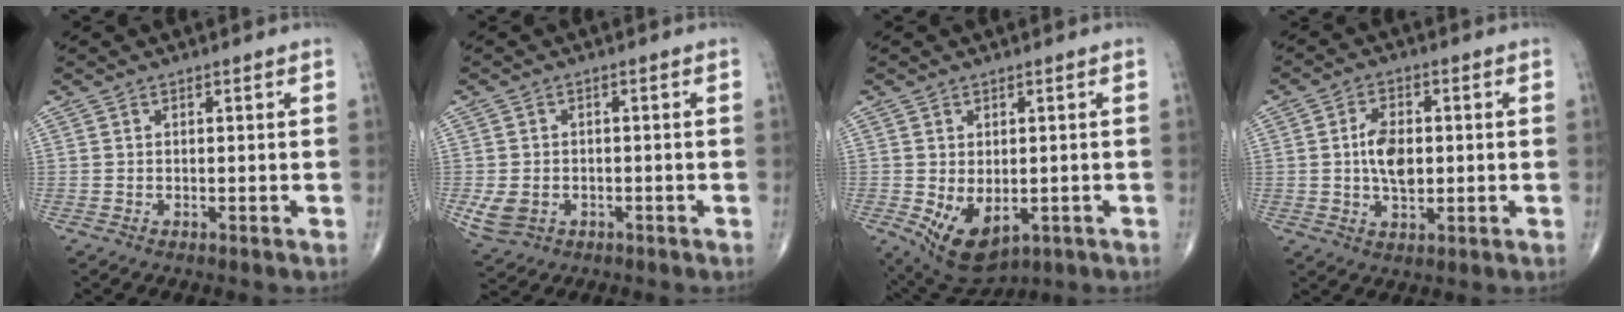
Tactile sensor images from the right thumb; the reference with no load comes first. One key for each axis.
{"total": 5.1, "fx": -1.5, "fy": 4.1, "fz": 2.8, "tx": -0.055, "ty": 0.002, "tz": -0.016}
{"total": 9.1, "fx": -2.1, "fy": 5.5, "fz": 6.9, "tx": -0.103, "ty": -0.012, "tz": -0.015}
{"total": 7.1, "fx": 0.2, "fy": 4.1, "fz": 5.8, "tx": -0.093, "ty": 0.000, "tz": 0.000}